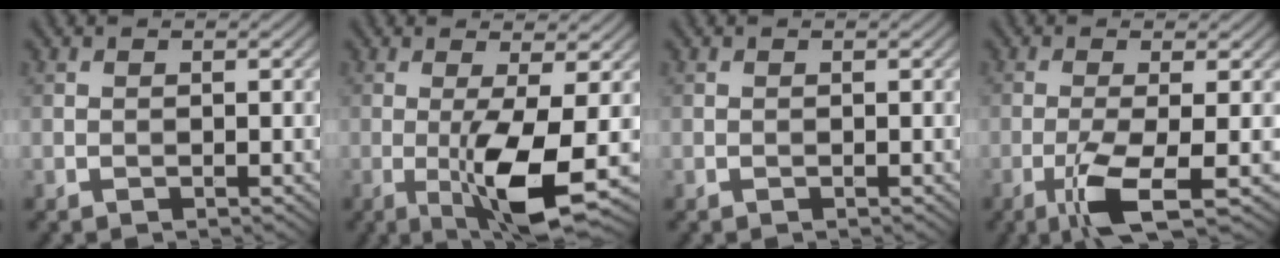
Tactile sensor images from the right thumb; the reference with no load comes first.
{"total": 8.0, "force": [-1.7, 1.4, 7.7], "torque": [-0.139, -0.002, -0.030]}
{"total": 0.0}
{"total": 5.8, "force": [-2.4, 0.8, 5.3], "torque": [-0.100, 0.003, -0.052]}